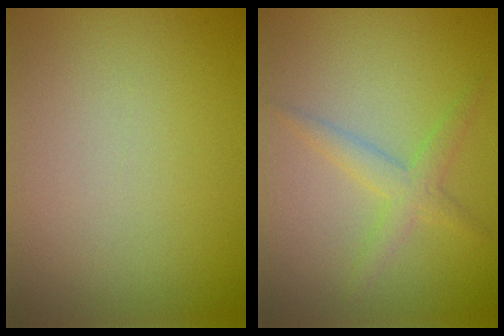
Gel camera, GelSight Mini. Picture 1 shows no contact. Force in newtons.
{"total": 2.4, "press": 2.4, "slide": 0.1}